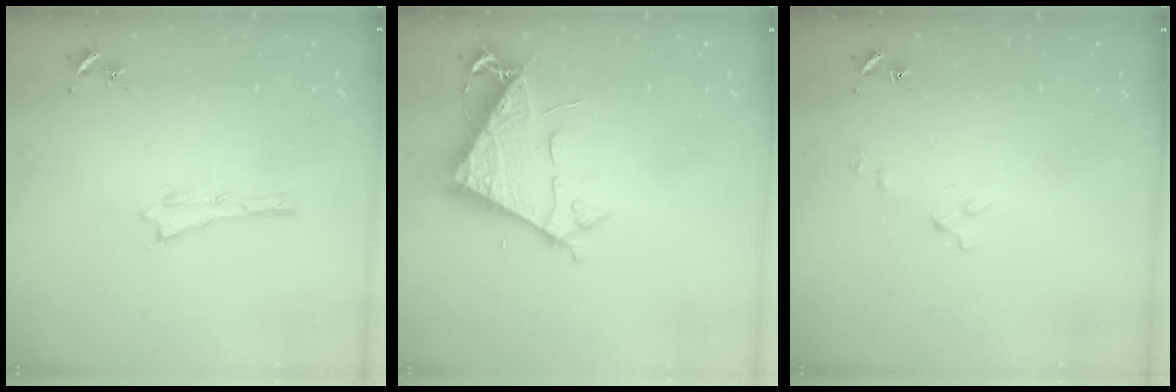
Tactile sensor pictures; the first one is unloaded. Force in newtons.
{"total": 7.5, "press": 7.5, "slide": 0.7}
{"total": 2.6, "press": 2.6, "slide": 0.3}